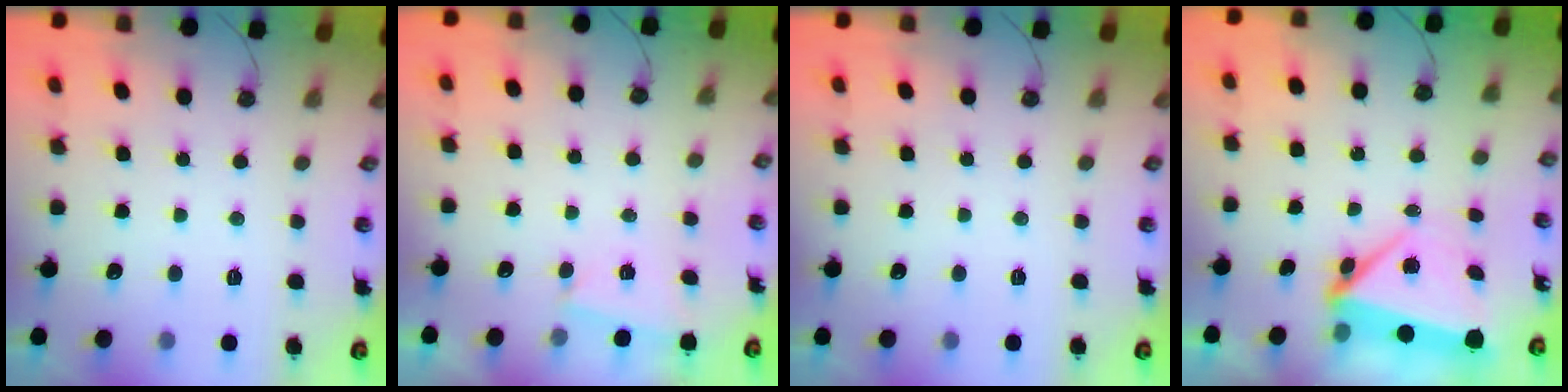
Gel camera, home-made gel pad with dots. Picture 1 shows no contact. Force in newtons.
{"total": 1.5, "press": 1.4, "slide": 0.5}
{"total": 0.0}
{"total": 6.9, "press": 5.3, "slide": 4.4}